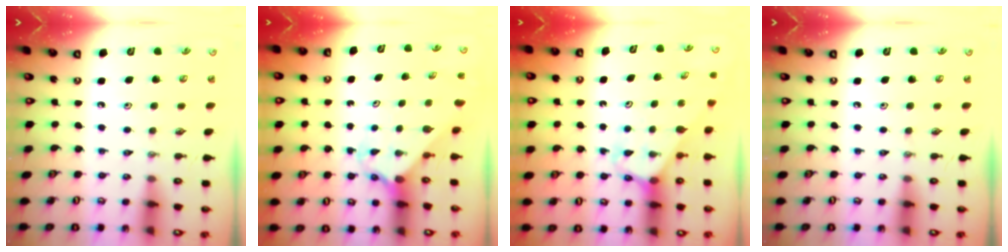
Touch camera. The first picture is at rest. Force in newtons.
{"total": 2.3, "press": 2.3, "slide": 0.2}
{"total": 3.2, "press": 3.2, "slide": 0.2}
{"total": 0.0}